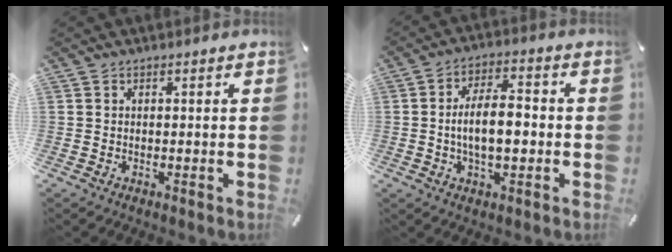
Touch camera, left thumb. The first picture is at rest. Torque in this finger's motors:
{"motor_torque": [1.63, 1.57, 1.12, -0.24, 0.12]}